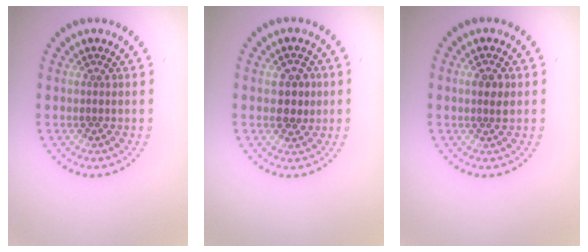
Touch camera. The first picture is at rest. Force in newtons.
{"total": 2.3, "press": 2.2, "slide": 0.3}
{"total": 1.7, "press": 1.6, "slide": 0.6}